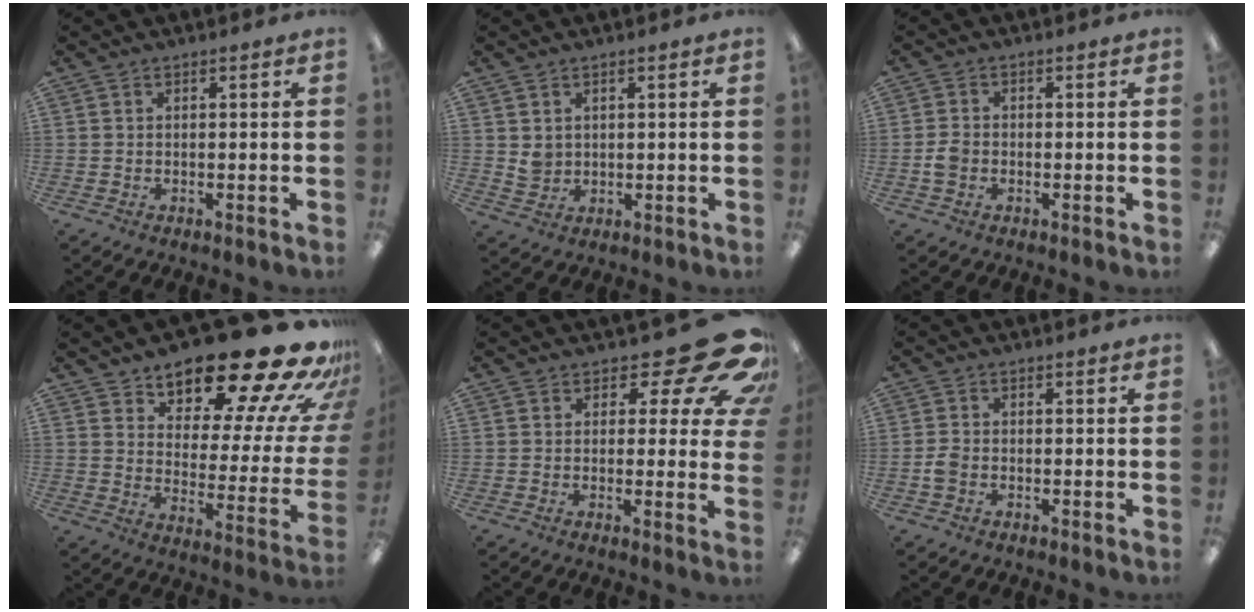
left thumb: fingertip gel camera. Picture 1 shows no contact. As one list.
[{"total": 3.6, "force": [1.7, 2.6, 1.7], "torque": [-0.029, -0.003, 0.032]}, {"total": 3.3, "force": [-1.2, 2.4, 1.9], "torque": [-0.032, 0.009, -0.020]}, {"total": 23.2, "force": [18.5, 6.8, 12.2], "torque": [-0.160, -0.139, 0.300]}, {"total": 14.8, "force": [8.4, 6.1, 10.6], "torque": [-0.136, -0.062, 0.141]}, {"total": 2.8, "force": [-1.1, 1.9, 1.8], "torque": [-0.030, 0.007, -0.018]}]